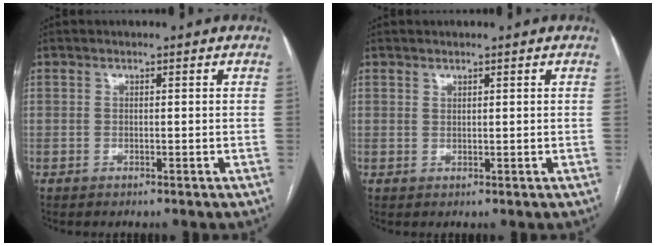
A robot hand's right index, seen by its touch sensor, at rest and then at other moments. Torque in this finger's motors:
{"motor_torque": [-0.11, -0.10, 0.04, 0.00]}